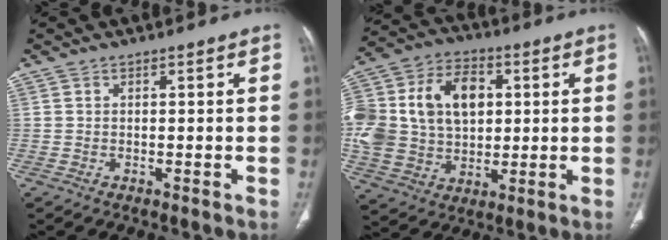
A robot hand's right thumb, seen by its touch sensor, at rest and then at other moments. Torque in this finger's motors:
{"motor_torque": [2.38, 2.33, 1.70, 0.16, 0.24]}